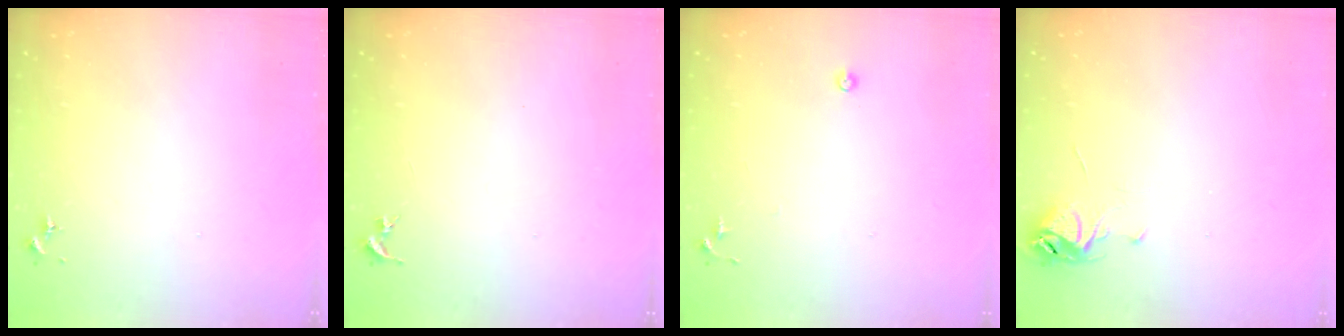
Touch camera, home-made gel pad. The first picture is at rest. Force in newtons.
{"total": 0.0}
{"total": 5.5, "press": 5.5, "slide": 0.5}
{"total": 6.4, "press": 6.4, "slide": 0.5}